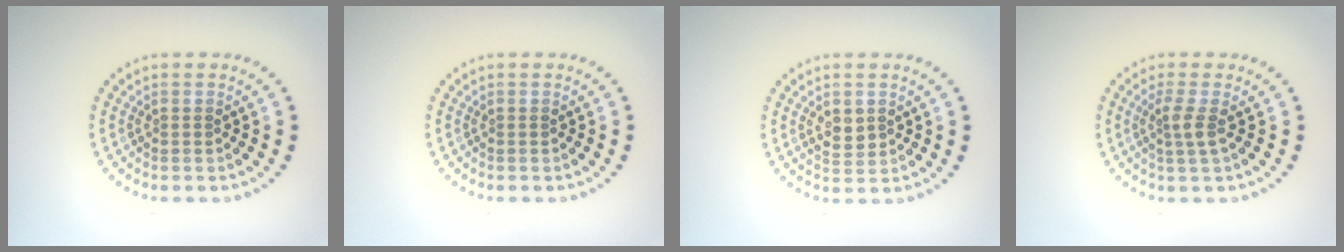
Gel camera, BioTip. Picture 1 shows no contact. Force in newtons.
{"total": 0.0}
{"total": 1.9, "press": 1.8, "slide": 0.5}
{"total": 1.9, "press": 1.4, "slide": 1.3}